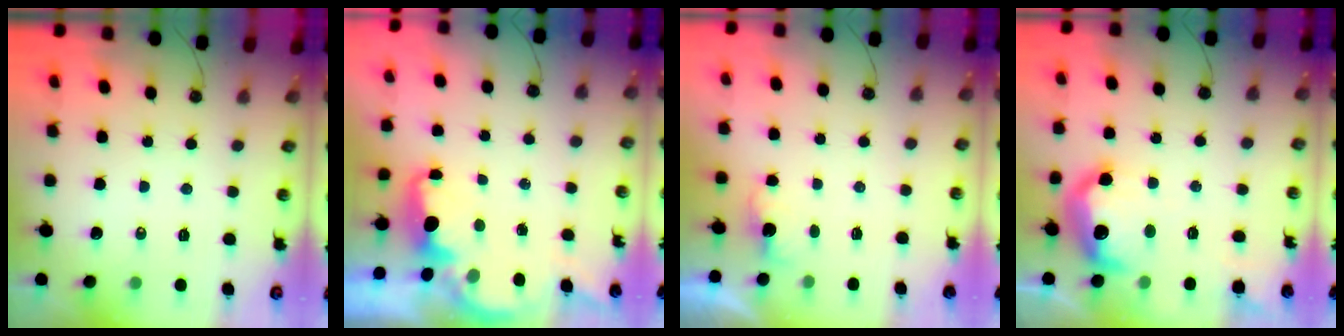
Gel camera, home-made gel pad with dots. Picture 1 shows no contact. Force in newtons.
{"total": 2.5, "press": 2.4, "slide": 0.8}
{"total": 1.7, "press": 1.5, "slide": 0.8}
{"total": 11.9, "press": 11.9, "slide": 0.5}